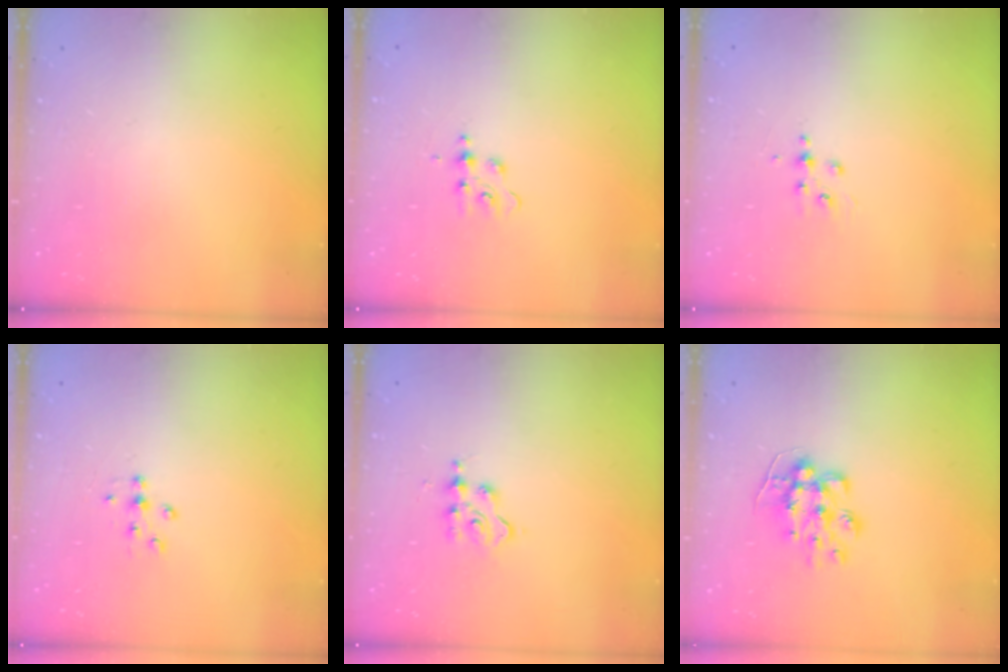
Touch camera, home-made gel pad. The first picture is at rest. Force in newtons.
{"total": 5.7, "press": 5.7, "slide": 0.1}
{"total": 4.3, "press": 4.3, "slide": 0.5}
{"total": 5.6, "press": 5.5, "slide": 1.2}
{"total": 3.3, "press": 3.2, "slide": 0.5}
{"total": 9.2, "press": 9.2, "slide": 0.3}